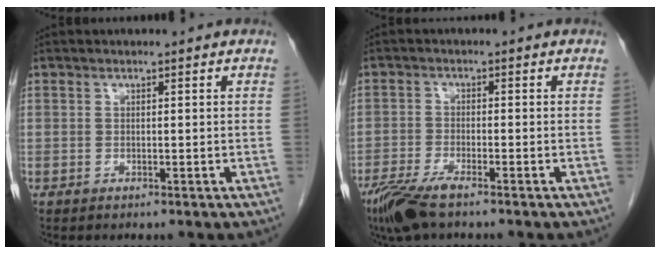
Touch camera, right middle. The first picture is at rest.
{"total": 6.2, "force": [-4.6, 1.0, 4.1], "torque": [-0.082, -0.017, -0.085]}